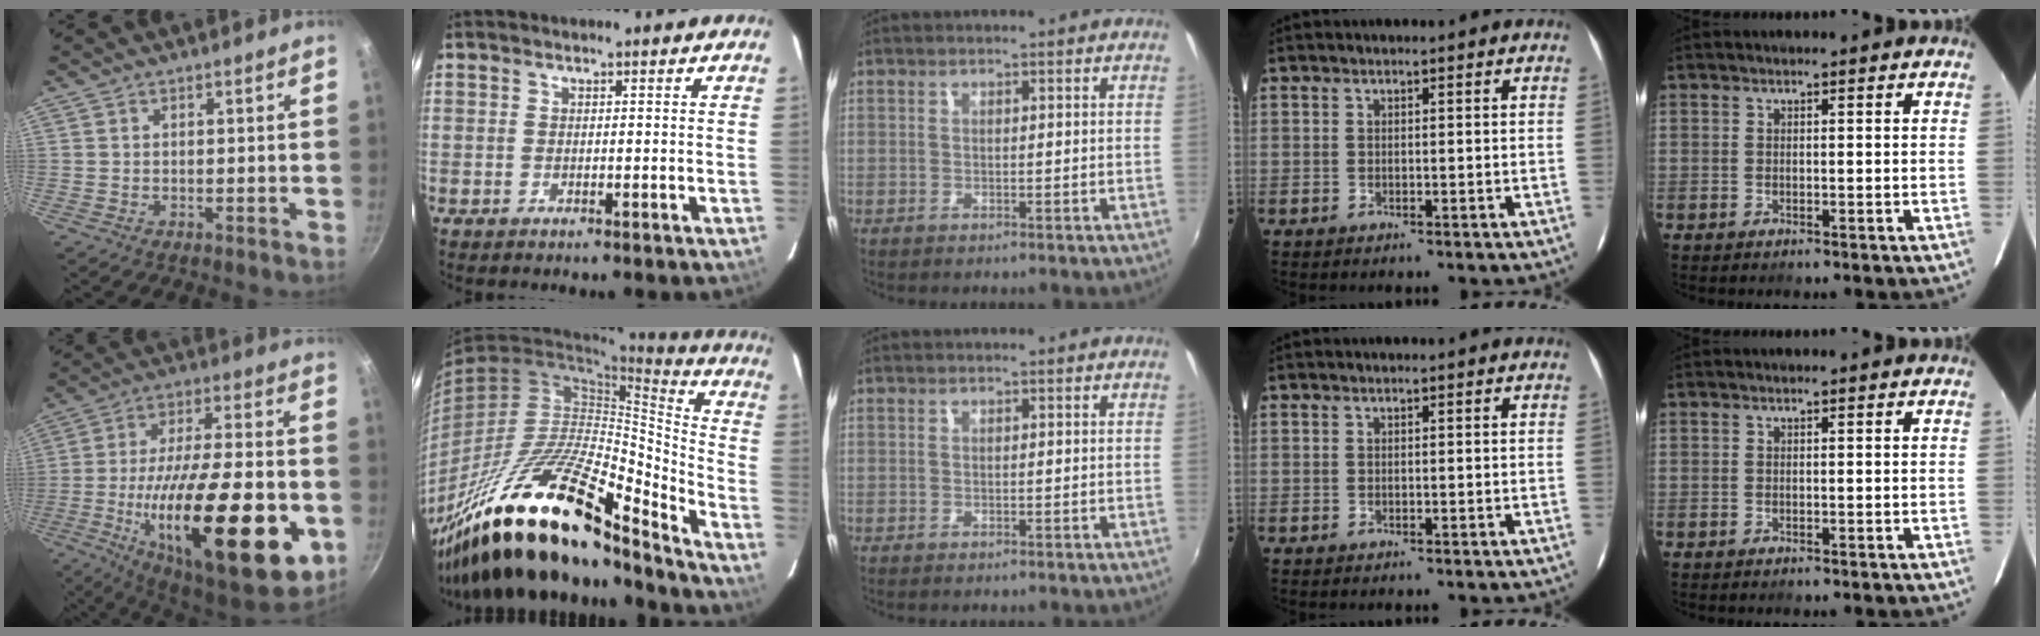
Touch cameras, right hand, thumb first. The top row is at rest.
{"thumb": {"total": 33.6, "force": [-9.3, 11.7, 30.1], "torque": [-0.450, 0.014, -0.139]}, "index": {"total": 28.7, "force": [-20.9, 7.6, 18.1], "torque": [-0.316, -0.028, -0.362]}}